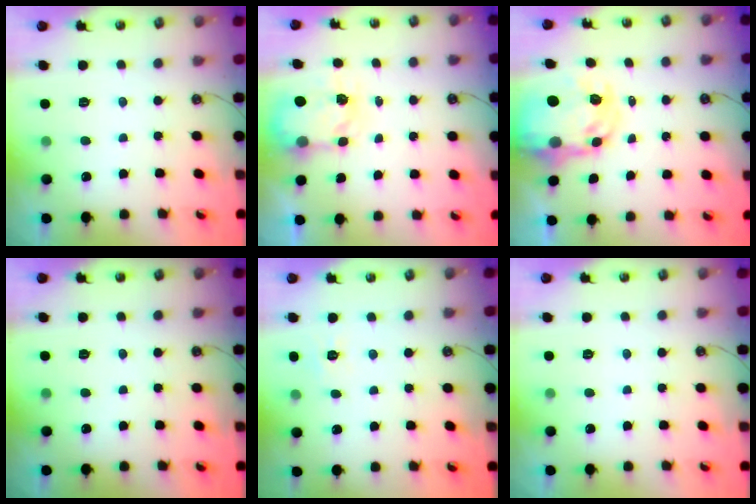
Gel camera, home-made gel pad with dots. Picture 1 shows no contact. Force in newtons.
{"total": 4.0, "press": 3.9, "slide": 0.5}
{"total": 7.6, "press": 7.6, "slide": 0.7}
{"total": 0.0}
{"total": 2.5, "press": 2.5, "slide": 0.5}
{"total": 0.0}